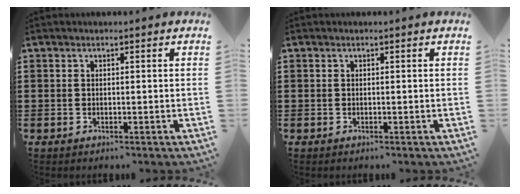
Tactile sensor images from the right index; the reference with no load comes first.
{"total": 0.0}